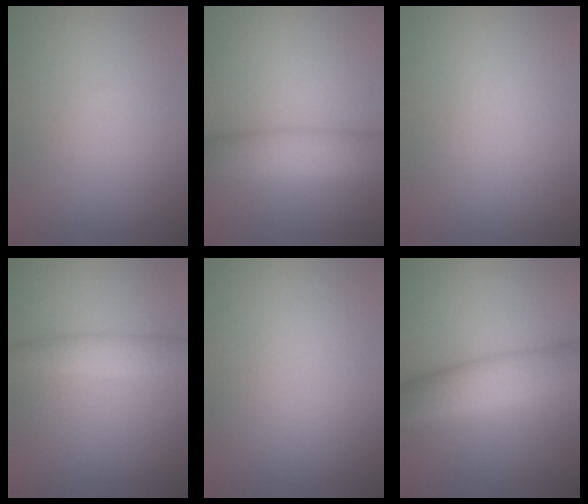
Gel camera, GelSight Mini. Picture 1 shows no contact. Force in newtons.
{"total": 4.3, "press": 4.3, "slide": 0.1}
{"total": 0.0}
{"total": 2.4, "press": 2.4, "slide": 0.1}
{"total": 0.0}
{"total": 4.8, "press": 4.8, "slide": 0.2}